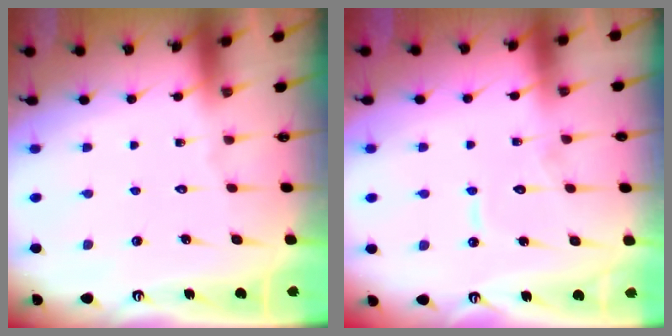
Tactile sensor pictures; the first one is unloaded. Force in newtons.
{"total": 6.3, "press": 6.2, "slide": 0.6}